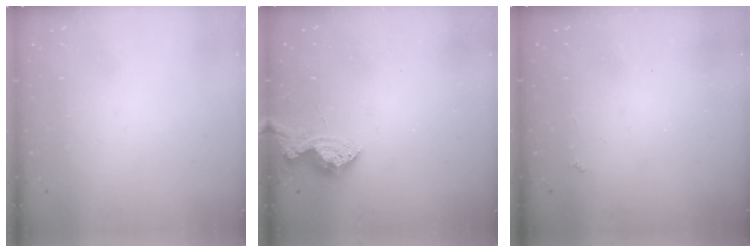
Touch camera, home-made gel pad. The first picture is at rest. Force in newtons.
{"total": 8.6, "press": 8.5, "slide": 0.2}
{"total": 2.2, "press": 2.1, "slide": 0.4}